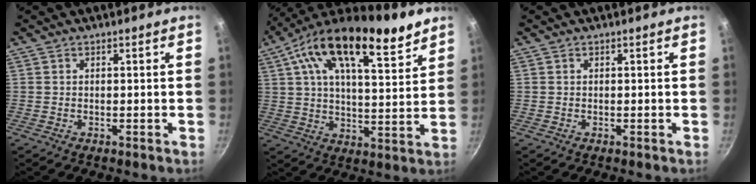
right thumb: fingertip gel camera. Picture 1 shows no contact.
{"total": 17.8, "force": [11.3, 6.1, 12.4], "torque": [-0.174, -0.049, 0.177]}
{"total": 0.0}